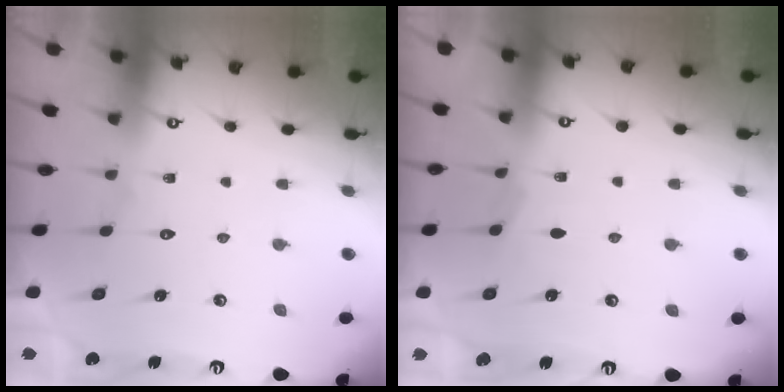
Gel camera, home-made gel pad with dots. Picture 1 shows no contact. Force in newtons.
{"total": 2.3, "press": 2.2, "slide": 0.4}